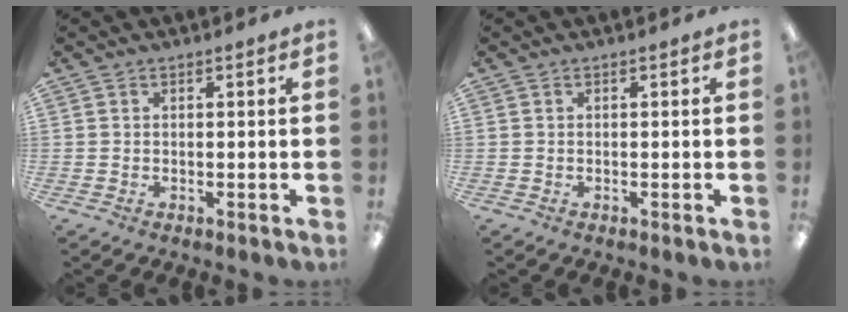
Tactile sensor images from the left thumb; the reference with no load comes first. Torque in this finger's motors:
{"motor_torque": [-0.02, 0.02, 0.00, 0.00, 0.00]}